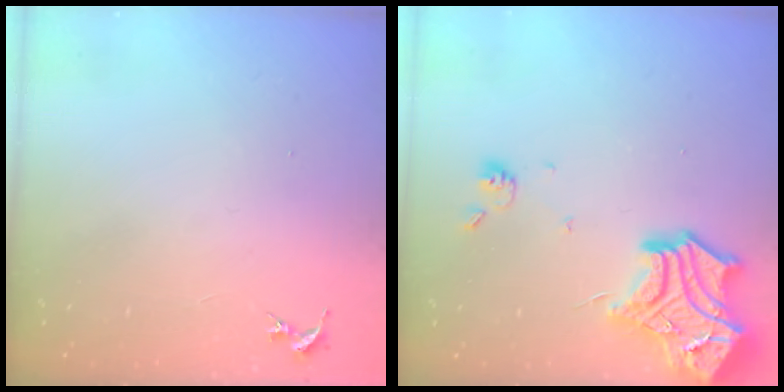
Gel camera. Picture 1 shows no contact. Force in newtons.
{"total": 19.1, "press": 19.0, "slide": 1.6}